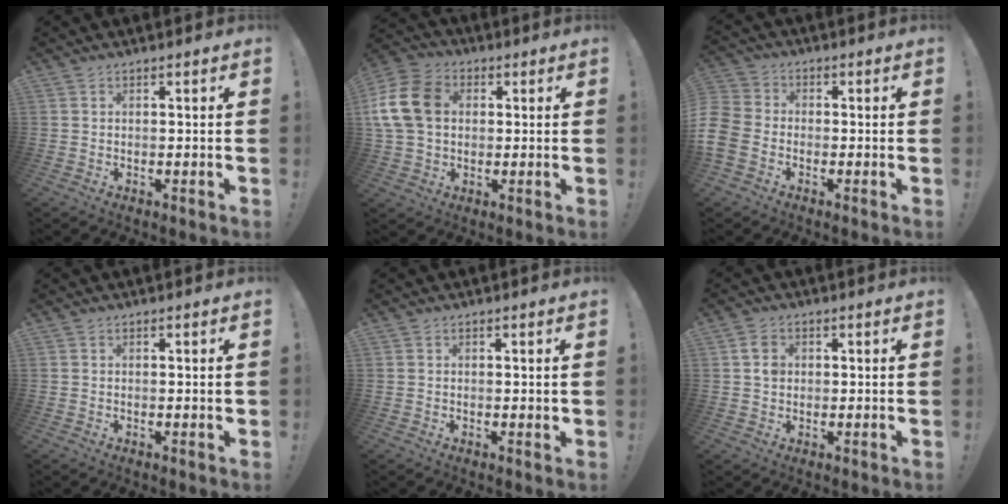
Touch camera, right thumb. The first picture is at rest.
{"total": 15.1, "force": [2.0, 11.5, 9.6], "torque": [-0.184, 0.012, 0.043]}
{"total": 7.2, "force": [-3.5, 5.5, 3.3], "torque": [-0.075, 0.025, -0.062]}
{"total": 1.2, "force": [0.2, 0.2, 1.1], "torque": [-0.014, 0.000, 0.001]}
{"total": 0.8, "force": [0.4, 0.4, 0.6], "torque": [-0.005, -0.001, 0.006]}
{"total": 3.9, "force": [0.5, 3.3, 2.2], "torque": [-0.023, 0.001, 0.007]}